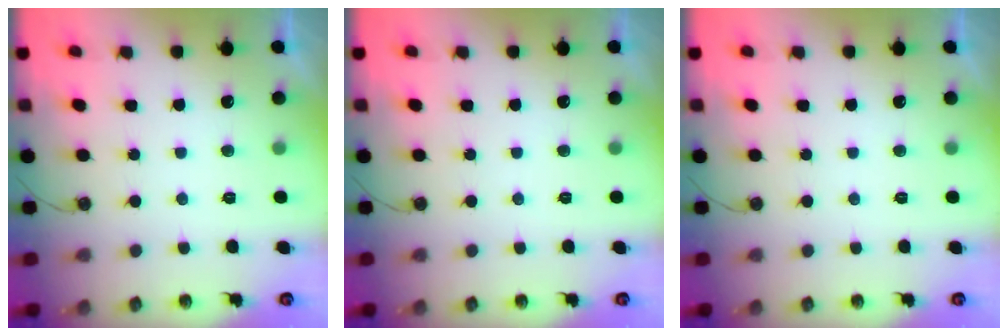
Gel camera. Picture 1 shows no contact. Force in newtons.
{"total": 0.0}
{"total": 0.0}